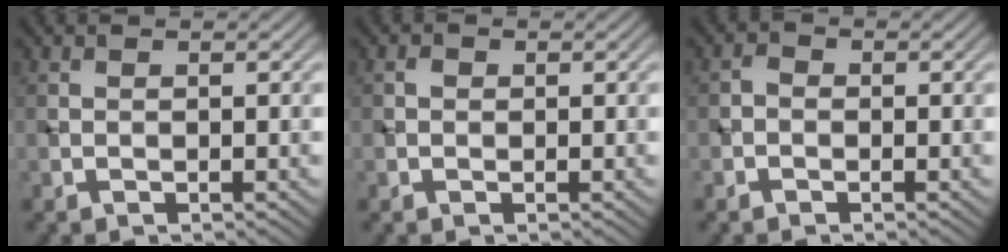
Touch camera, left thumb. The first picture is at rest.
{"total": 0.7, "force": [0.0, 0.6, 0.3], "torque": [-0.004, -0.002, -0.003]}
{"total": 1.1, "force": [-0.6, 0.8, 0.5], "torque": [-0.009, 0.002, -0.016]}